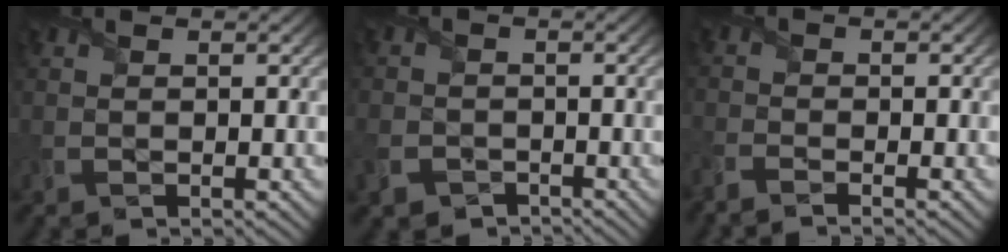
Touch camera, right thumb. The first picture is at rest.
{"total": 4.1, "force": [-2.5, 3.0, 1.2], "torque": [-0.037, -0.016, -0.055]}
{"total": 2.8, "force": [-2.5, 0.5, 1.2], "torque": [-0.036, -0.008, -0.061]}